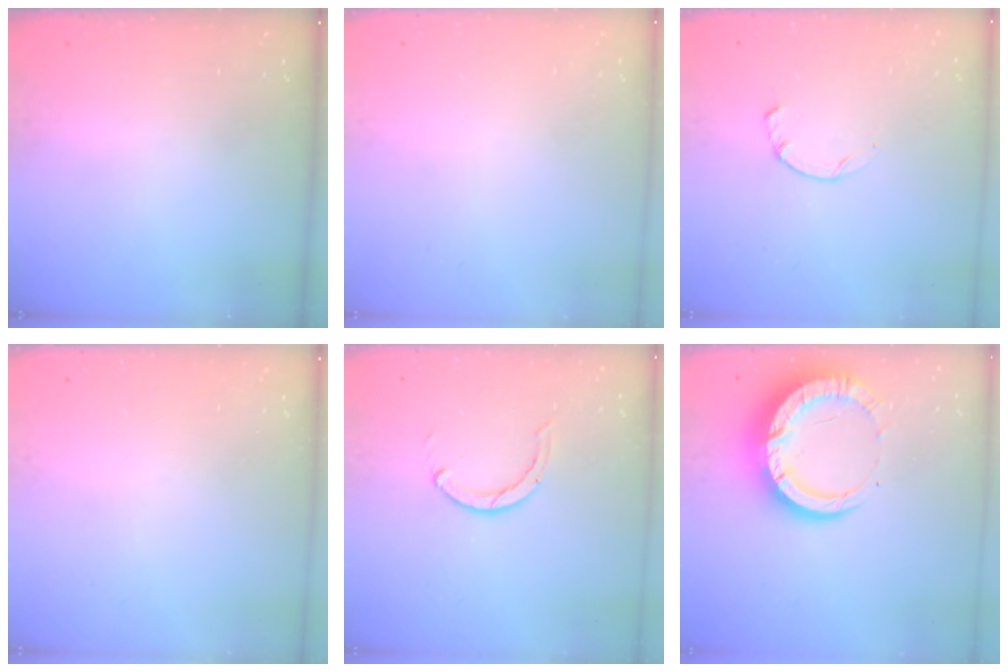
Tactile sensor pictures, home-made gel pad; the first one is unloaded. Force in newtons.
{"total": 2.4, "press": 2.4, "slide": 0.2}
{"total": 0.5, "press": 0.4, "slide": 0.3}
{"total": 0.0}
{"total": 2.2, "press": 2.2, "slide": 0.3}
{"total": 13.3, "press": 13.2, "slide": 1.3}